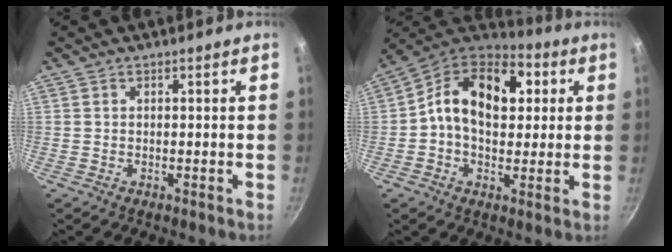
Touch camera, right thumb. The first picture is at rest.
{"total": 17.2, "force": [3.2, 11.9, 12.0], "torque": [-0.161, 0.018, 0.029]}